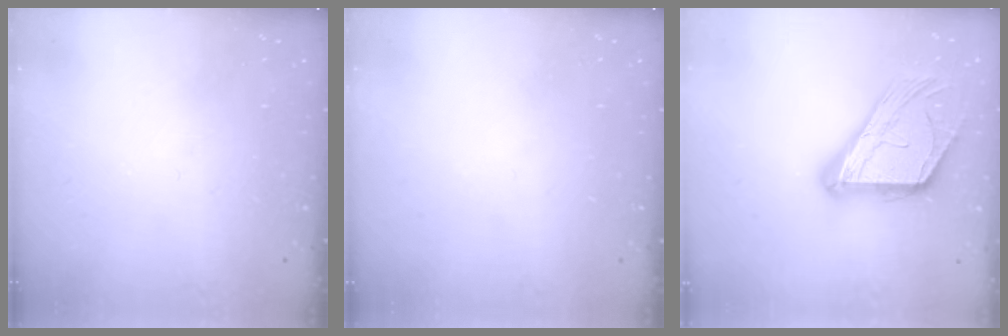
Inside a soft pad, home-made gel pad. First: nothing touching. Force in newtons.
{"total": 0.0}
{"total": 17.1, "press": 17.0, "slide": 1.6}